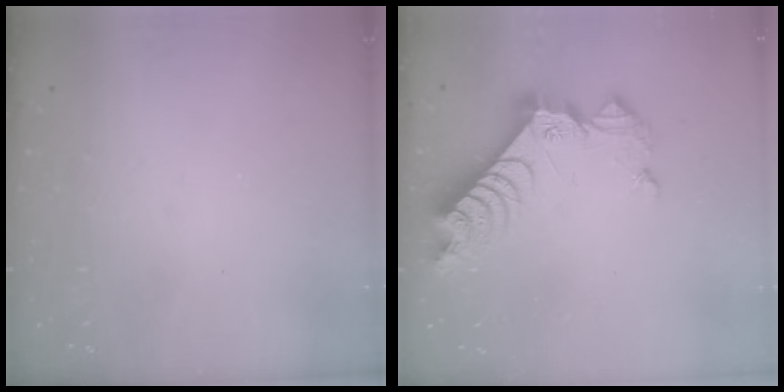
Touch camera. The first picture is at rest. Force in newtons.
{"total": 12.7, "press": 12.6, "slide": 1.1}